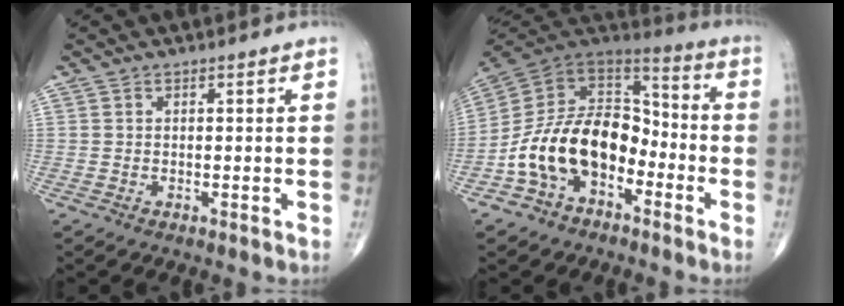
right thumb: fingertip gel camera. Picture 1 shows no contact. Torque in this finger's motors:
{"motor_torque": [1.17, 1.13, 1.38, -1.38, 0.39]}